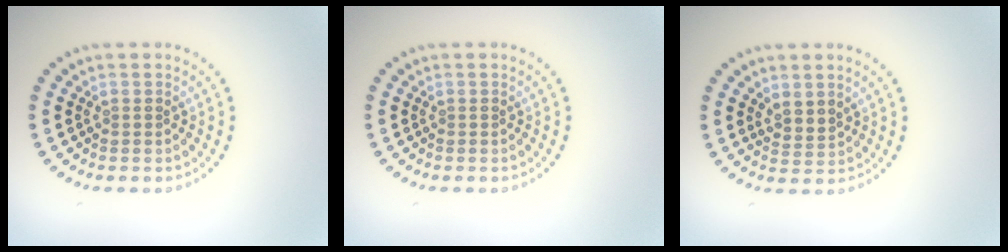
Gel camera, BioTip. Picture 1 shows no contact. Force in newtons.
{"total": 0.0}
{"total": 1.7, "press": 1.3, "slide": 1.1}